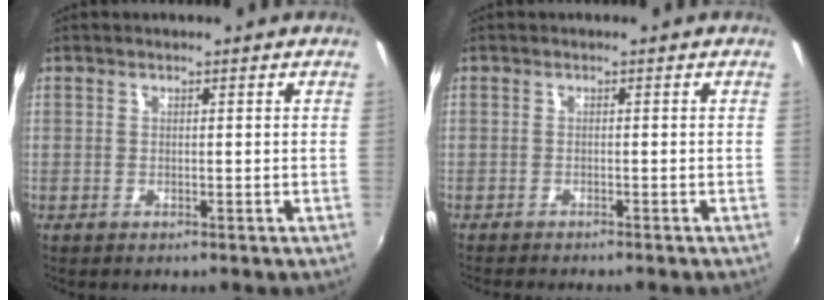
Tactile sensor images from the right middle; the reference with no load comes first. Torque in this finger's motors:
{"motor_torque": [1.09, -1.05, 0.09, 0.05]}